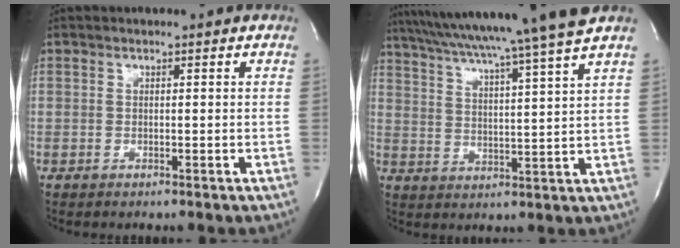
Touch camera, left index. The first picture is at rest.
{"total": 18.2, "force": [15.6, -2.6, 9.0], "torque": [-0.159, -0.024, 0.224]}